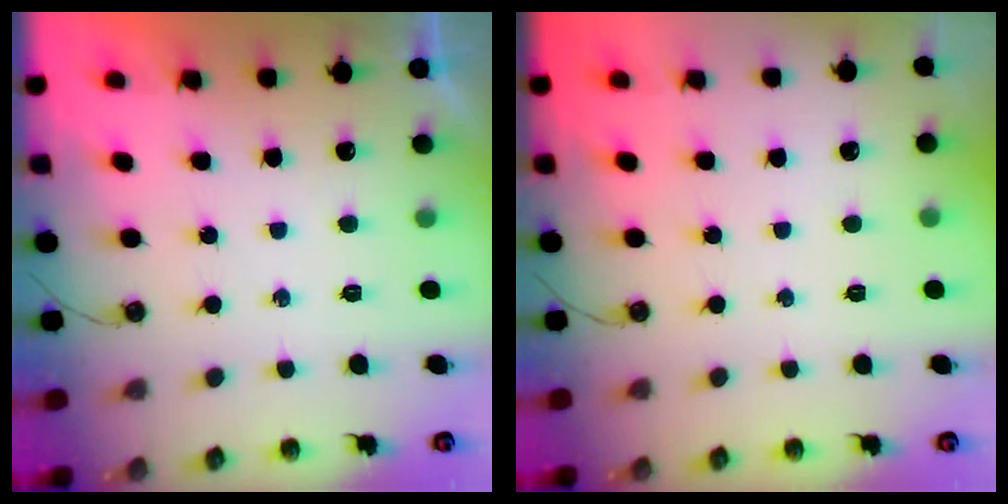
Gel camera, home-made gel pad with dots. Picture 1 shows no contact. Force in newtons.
{"total": 0.0}